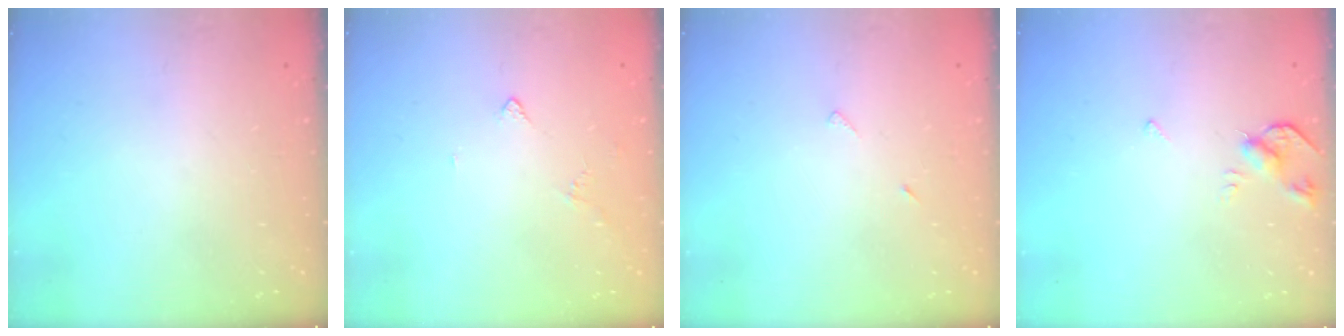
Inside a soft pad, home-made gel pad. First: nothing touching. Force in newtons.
{"total": 1.8, "press": 1.7, "slide": 0.4}
{"total": 4.8, "press": 4.8, "slide": 0.6}
{"total": 4.6, "press": 4.5, "slide": 0.9}